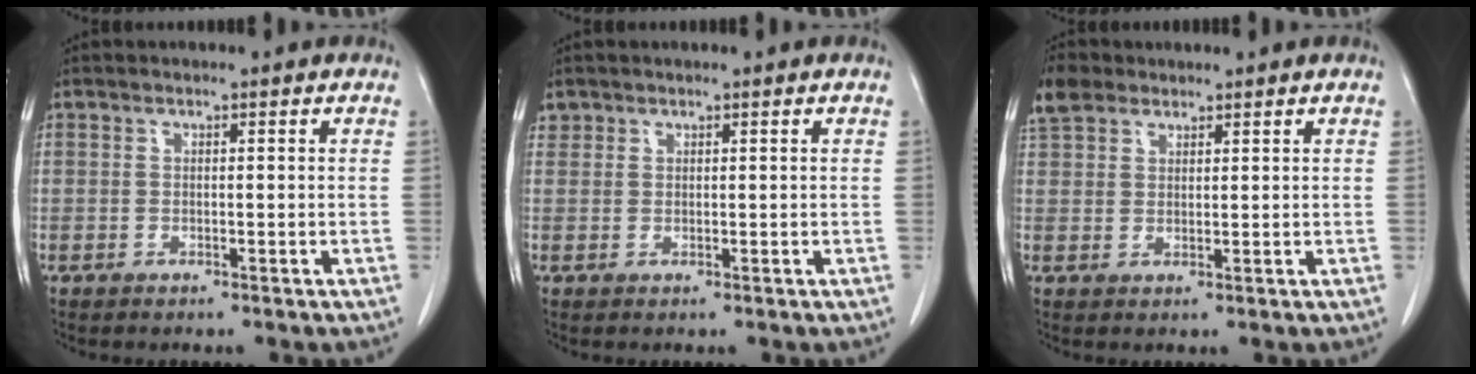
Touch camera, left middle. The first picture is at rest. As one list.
[{"total": 1.1, "force": [0.8, 0.8, 0.0], "torque": [0.008, 0.008, 0.011]}, {"total": 4.5, "force": [3.3, 2.7, 1.5], "torque": [-0.040, 0.018, 0.071]}]